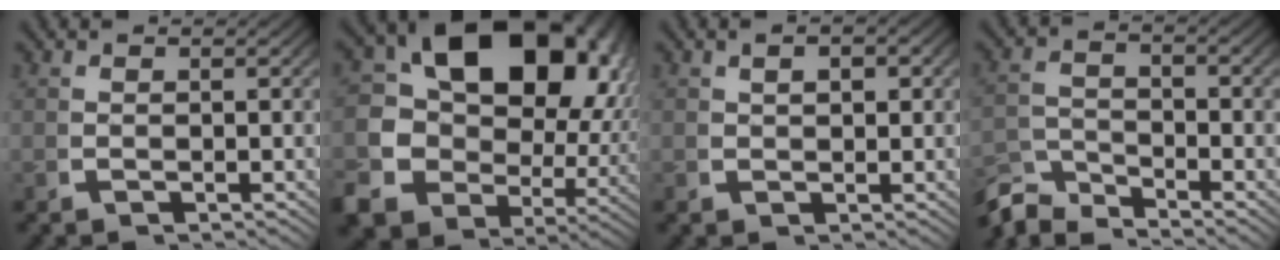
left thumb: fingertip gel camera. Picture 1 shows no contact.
{"total": 21.5, "force": [-0.1, 17.0, 13.1], "torque": [-0.266, -0.052, -0.006]}
{"total": 1.7, "force": [0.6, 1.2, 1.1], "torque": [-0.015, -0.002, 0.015]}
{"total": 4.6, "force": [-4.1, 1.4, 1.6], "torque": [-0.015, -0.014, -0.079]}